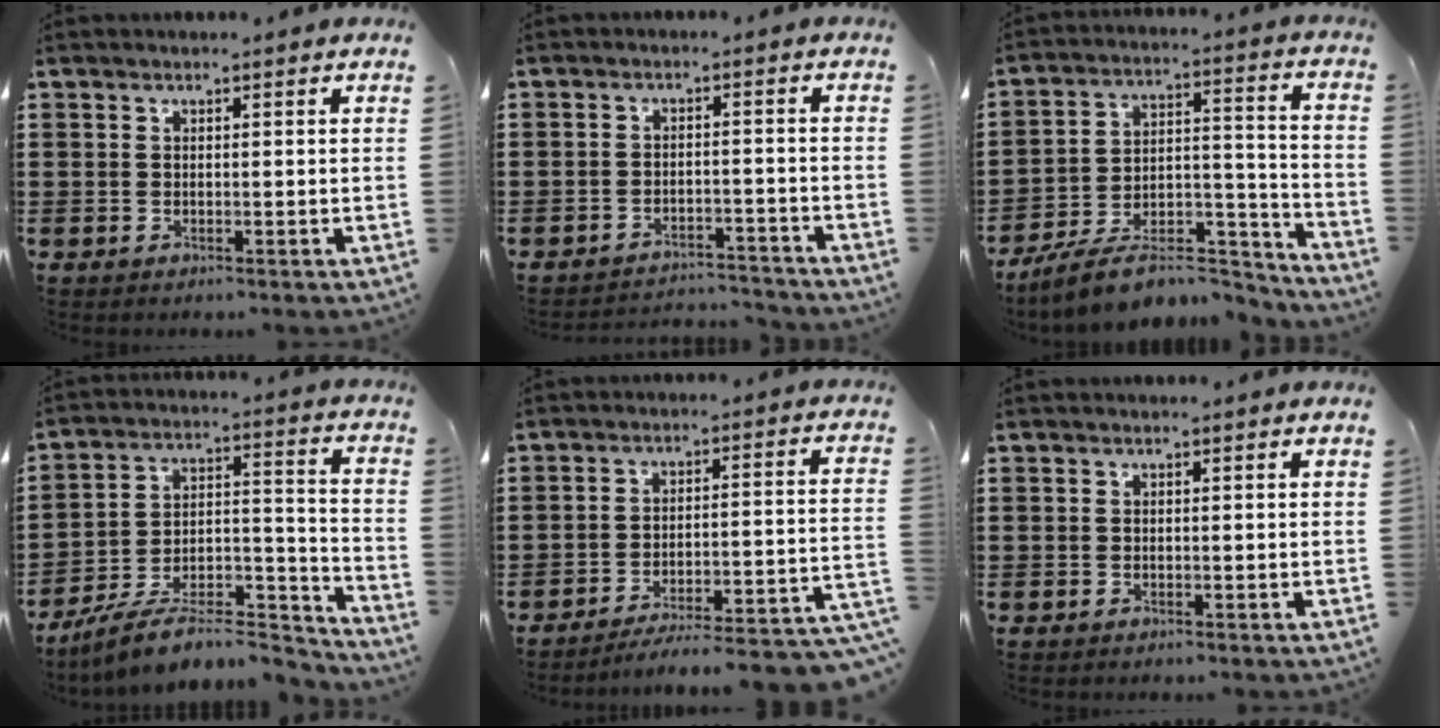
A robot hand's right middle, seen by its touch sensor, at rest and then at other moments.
{"total": 3.3, "force": [-3.3, 0.2, -0.2], "torque": [-0.006, -0.002, -0.070]}
{"total": 10.5, "force": [-8.7, 2.7, 5.2], "torque": [-0.084, 0.022, -0.163]}
{"total": 9.6, "force": [-8.2, 1.9, 4.5], "torque": [-0.065, 0.018, -0.156]}
{"total": 5.0, "force": [-4.5, -0.4, 2.2], "torque": [-0.037, -0.023, -0.091]}
{"total": 0.0}